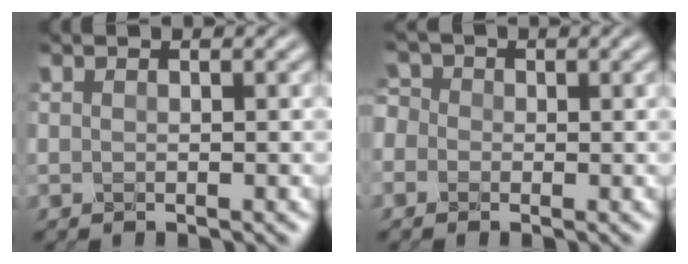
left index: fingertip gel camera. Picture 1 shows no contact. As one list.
[{"total": 1.3, "force": [-0.8, 0.9, -0.3], "torque": [-0.019, 0.006, -0.009]}]